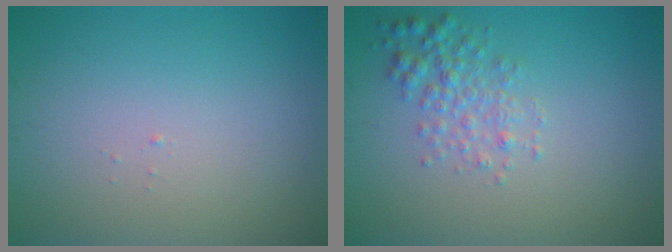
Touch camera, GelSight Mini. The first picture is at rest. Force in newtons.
{"total": 2.4, "press": 2.4, "slide": 0.1}